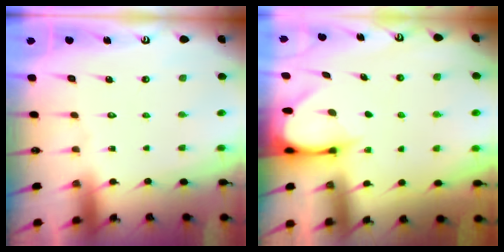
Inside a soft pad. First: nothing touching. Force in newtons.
{"total": 3.5, "press": 3.5, "slide": 0.3}